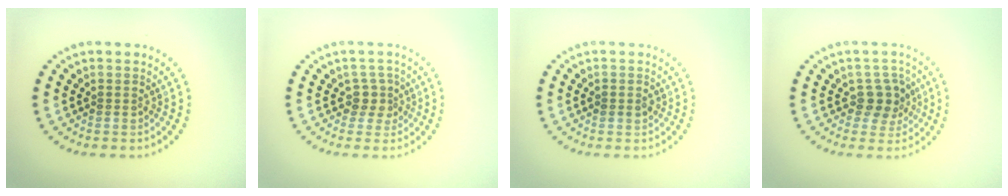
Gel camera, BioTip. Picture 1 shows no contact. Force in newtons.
{"total": 1.8, "press": 1.3, "slide": 1.2}
{"total": 1.0, "press": 1.0, "slide": 0.1}
{"total": 2.8, "press": 2.5, "slide": 1.1}